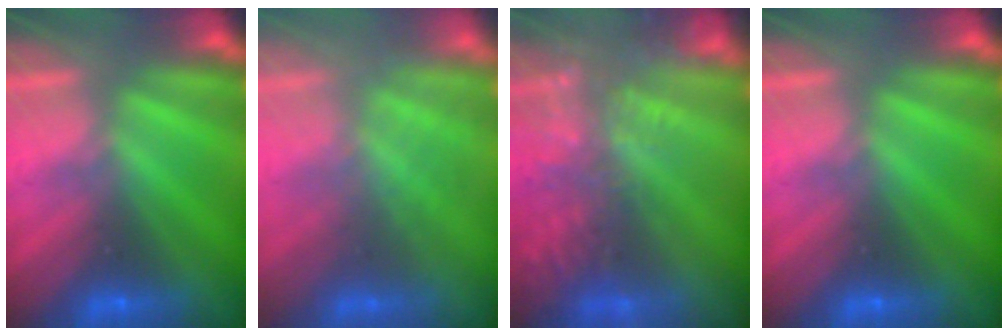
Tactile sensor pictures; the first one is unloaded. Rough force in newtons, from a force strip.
{"total": 3.0}
{"total": 7.8}
{"total": 0.0}